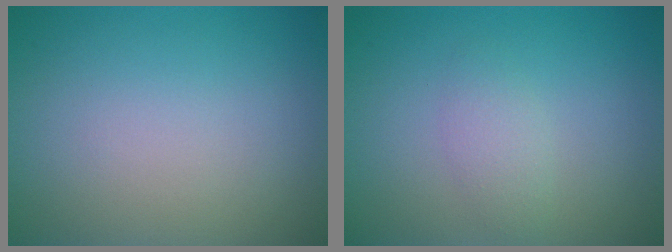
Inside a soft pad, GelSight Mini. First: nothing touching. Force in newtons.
{"total": 1.6, "press": 1.6, "slide": 0.1}